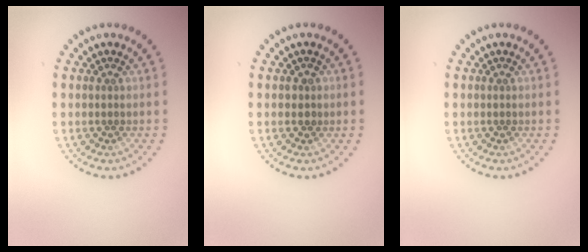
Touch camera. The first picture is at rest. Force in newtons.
{"total": 0.9, "press": 0.9, "slide": 0.3}
{"total": 0.0}